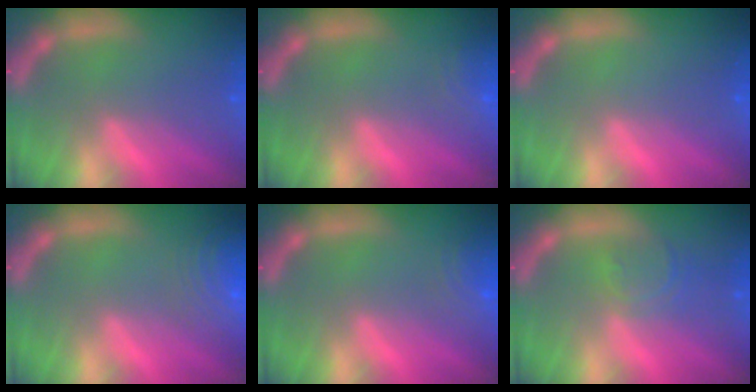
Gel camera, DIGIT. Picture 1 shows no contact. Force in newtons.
{"total": 3.0}
{"total": 0.0}
{"total": 9.5}
{"total": 4.0}
{"total": 3.0}